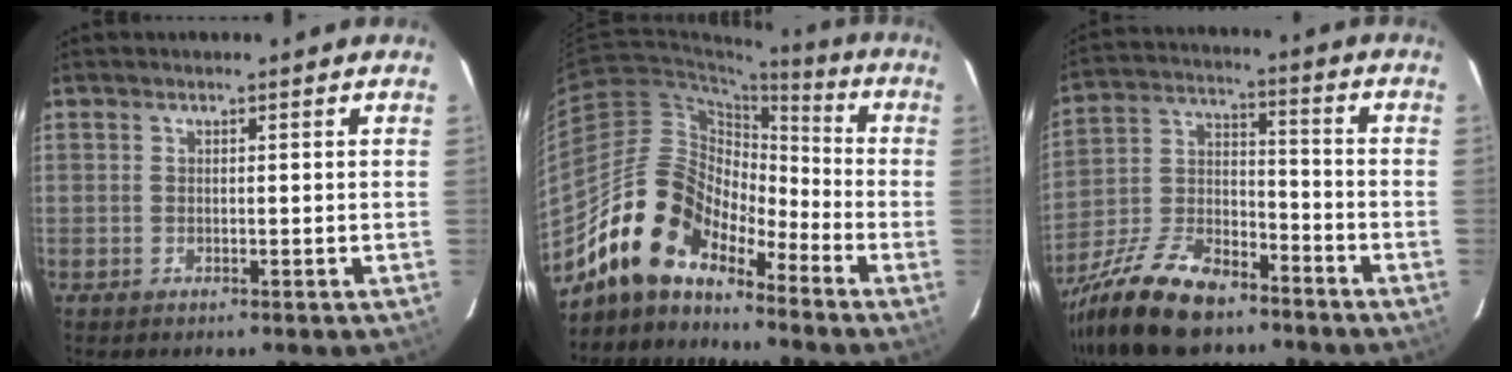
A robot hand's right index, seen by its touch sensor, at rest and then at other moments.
{"total": 13.5, "force": [-11.1, 5.7, 5.1], "torque": [-0.091, 0.026, -0.218]}
{"total": 19.4, "force": [-14.0, 8.2, 10.7], "torque": [-0.237, -0.009, -0.250]}